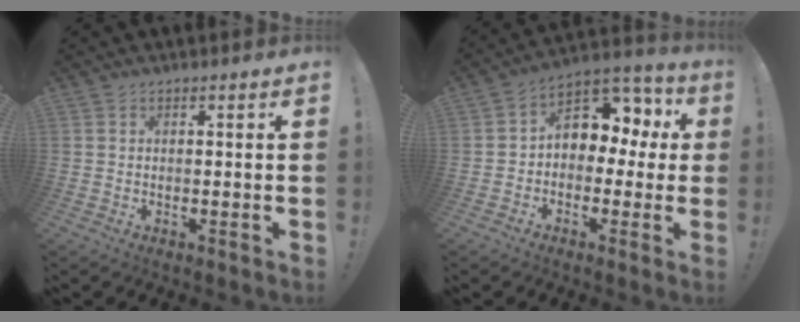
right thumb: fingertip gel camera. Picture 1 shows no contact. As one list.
[{"total": 9.8, "force": [2.7, 7.7, 5.3], "torque": [-0.077, -0.018, 0.056]}]